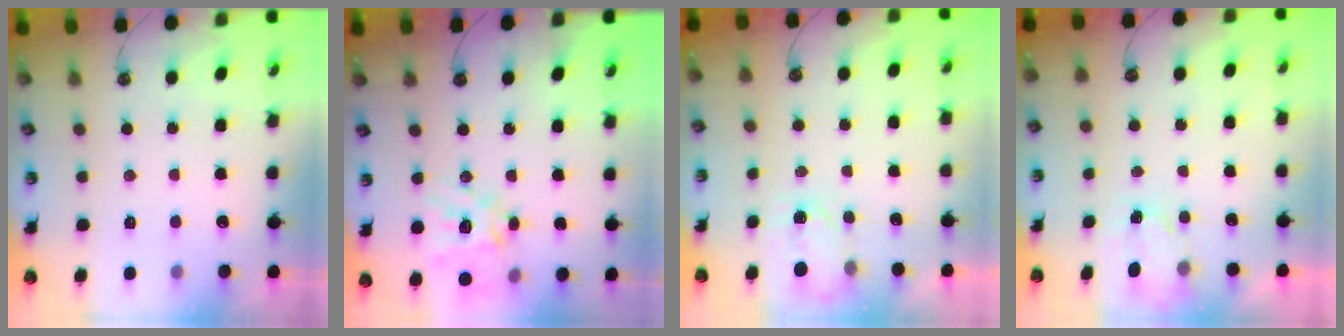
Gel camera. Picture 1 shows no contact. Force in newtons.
{"total": 16.8, "press": 16.6, "slide": 2.7}
{"total": 2.6, "press": 2.6, "slide": 0.4}
{"total": 2.6, "press": 2.6, "slide": 0.4}